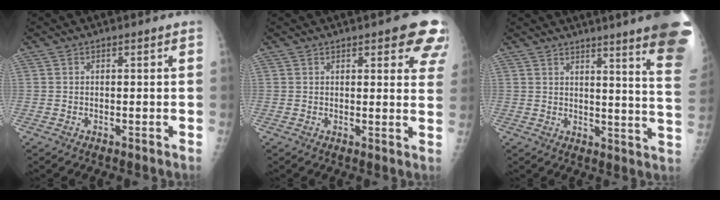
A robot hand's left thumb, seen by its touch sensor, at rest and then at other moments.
{"total": 9.4, "force": [5.8, 3.2, 6.6], "torque": [-0.039, -0.021, 0.057]}
{"total": 19.1, "force": [13.8, 0.5, 13.1], "torque": [-0.146, -0.096, 0.153]}